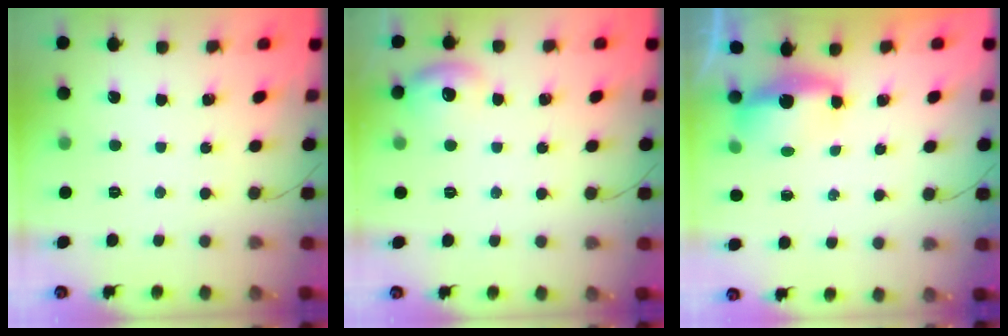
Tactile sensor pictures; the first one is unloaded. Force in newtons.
{"total": 8.2, "press": 8.1, "slide": 1.4}
{"total": 5.7, "press": 5.7, "slide": 0.4}